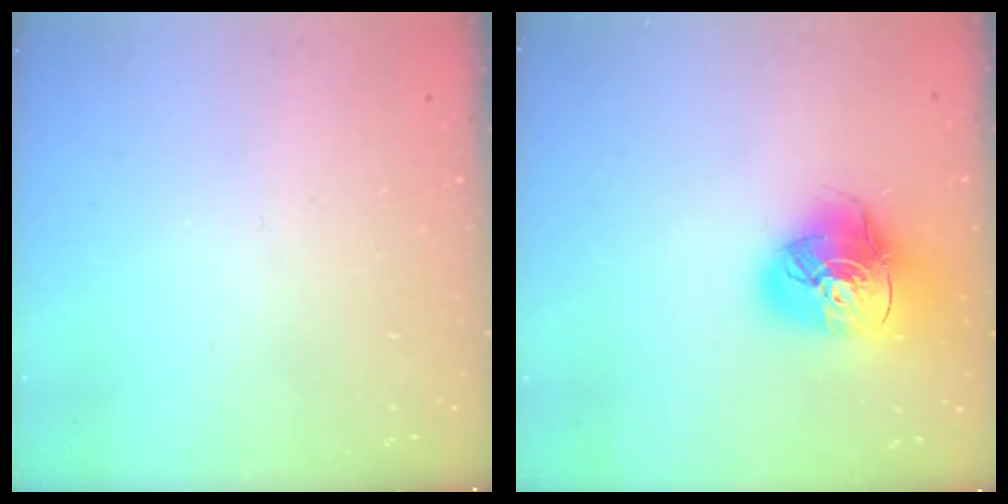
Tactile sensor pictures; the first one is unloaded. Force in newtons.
{"total": 15.6, "press": 15.5, "slide": 1.6}